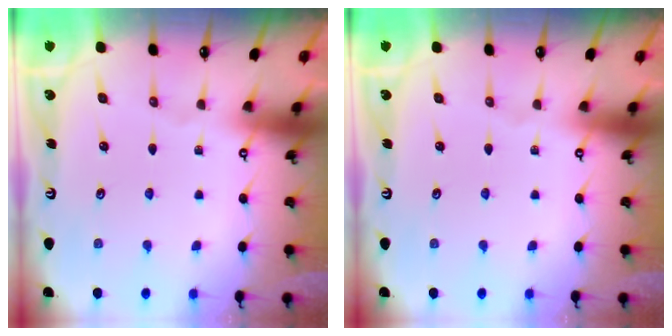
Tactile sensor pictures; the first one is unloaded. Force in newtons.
{"total": 0.0}